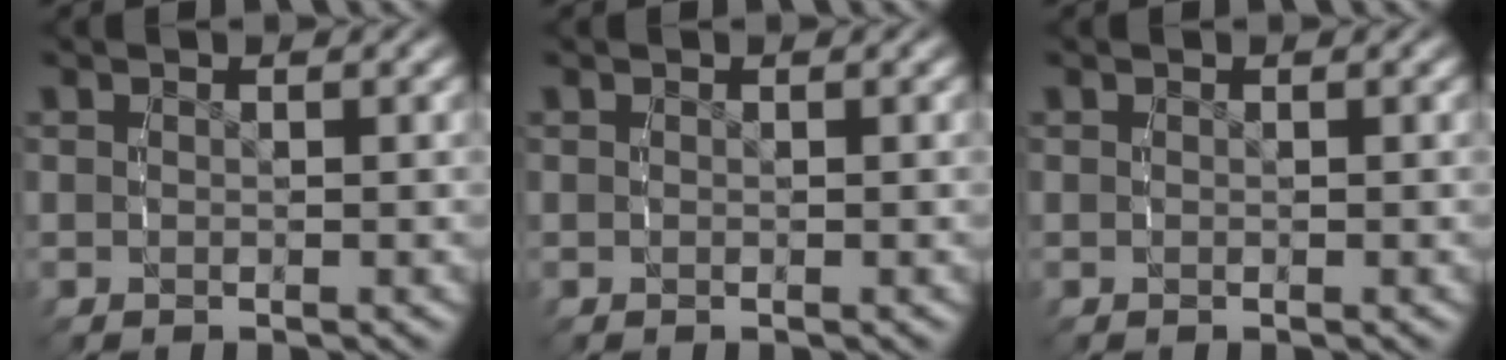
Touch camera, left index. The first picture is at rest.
{"total": 0.0}
{"total": 0.0}